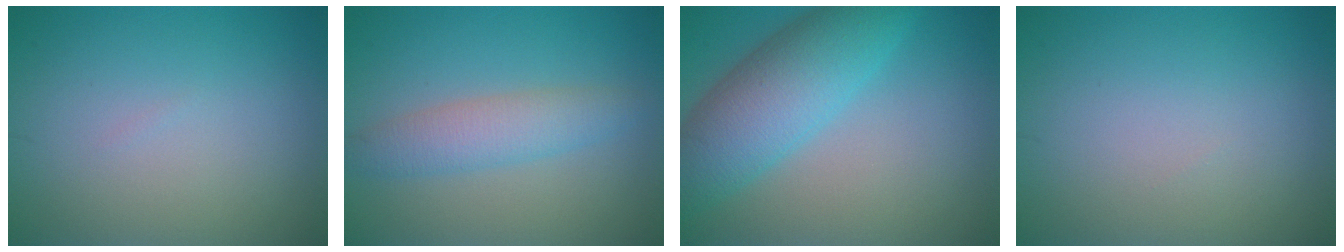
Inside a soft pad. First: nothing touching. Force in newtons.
{"total": 3.4, "press": 3.4, "slide": 0.1}
{"total": 7.6, "press": 7.6, "slide": 0.2}
{"total": 0.0}